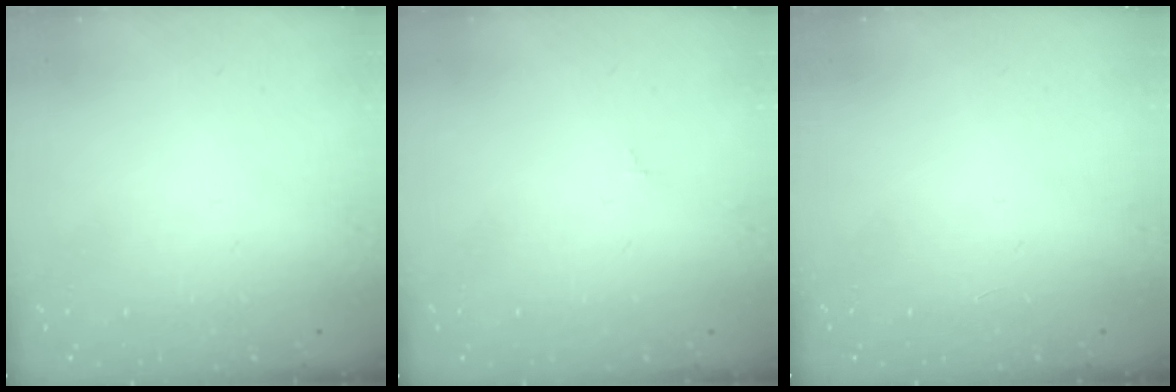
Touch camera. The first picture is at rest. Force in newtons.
{"total": 0.0}
{"total": 0.0}